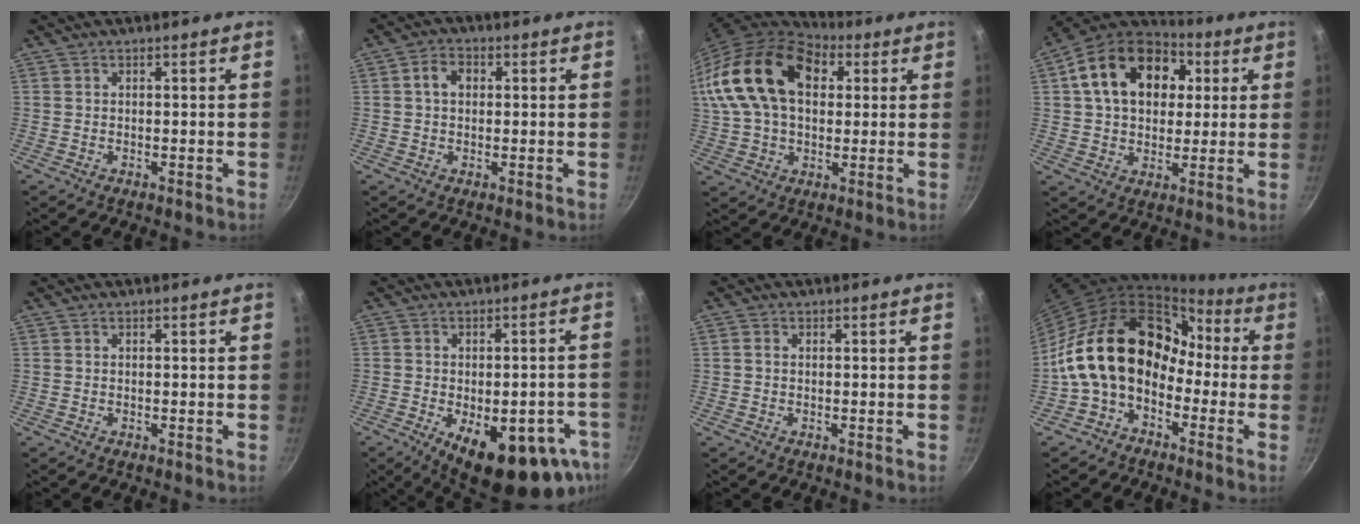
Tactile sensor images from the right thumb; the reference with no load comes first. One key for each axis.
{"total": 4.0, "fx": 0.6, "fy": 3.0, "fz": 2.6, "tx": -0.032, "ty": 0.010, "tz": 0.004}
{"total": 21.5, "fx": 5.6, "fy": 14.0, "fz": 15.3, "tx": -0.268, "ty": 0.017, "tz": 0.091}
{"total": 19.7, "fx": 5.2, "fy": 14.1, "fz": 12.8, "tx": -0.201, "ty": 0.019, "tz": 0.073}
{"total": 0.0}
{"total": 20.0, "fx": -8.5, "fy": 8.9, "fz": 15.7, "tx": -0.163, "ty": 0.008, "tz": -0.103}
{"total": 0.8, "fx": 0.1, "fy": 0.7, "fz": 0.5, "tx": -0.008, "ty": 0.004, "tz": 0.000}
{"total": 18.6, "fx": -2.2, "fy": 13.6, "fz": 12.5, "tx": -0.186, "ty": 0.062, "tz": -0.053}